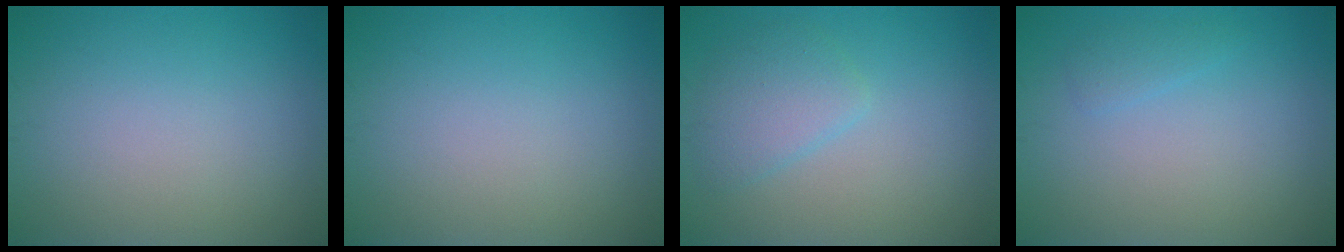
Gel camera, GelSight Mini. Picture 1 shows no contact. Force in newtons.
{"total": 0.0}
{"total": 2.7, "press": 2.7, "slide": 0.2}
{"total": 1.0, "press": 1.0, "slide": 0.1}